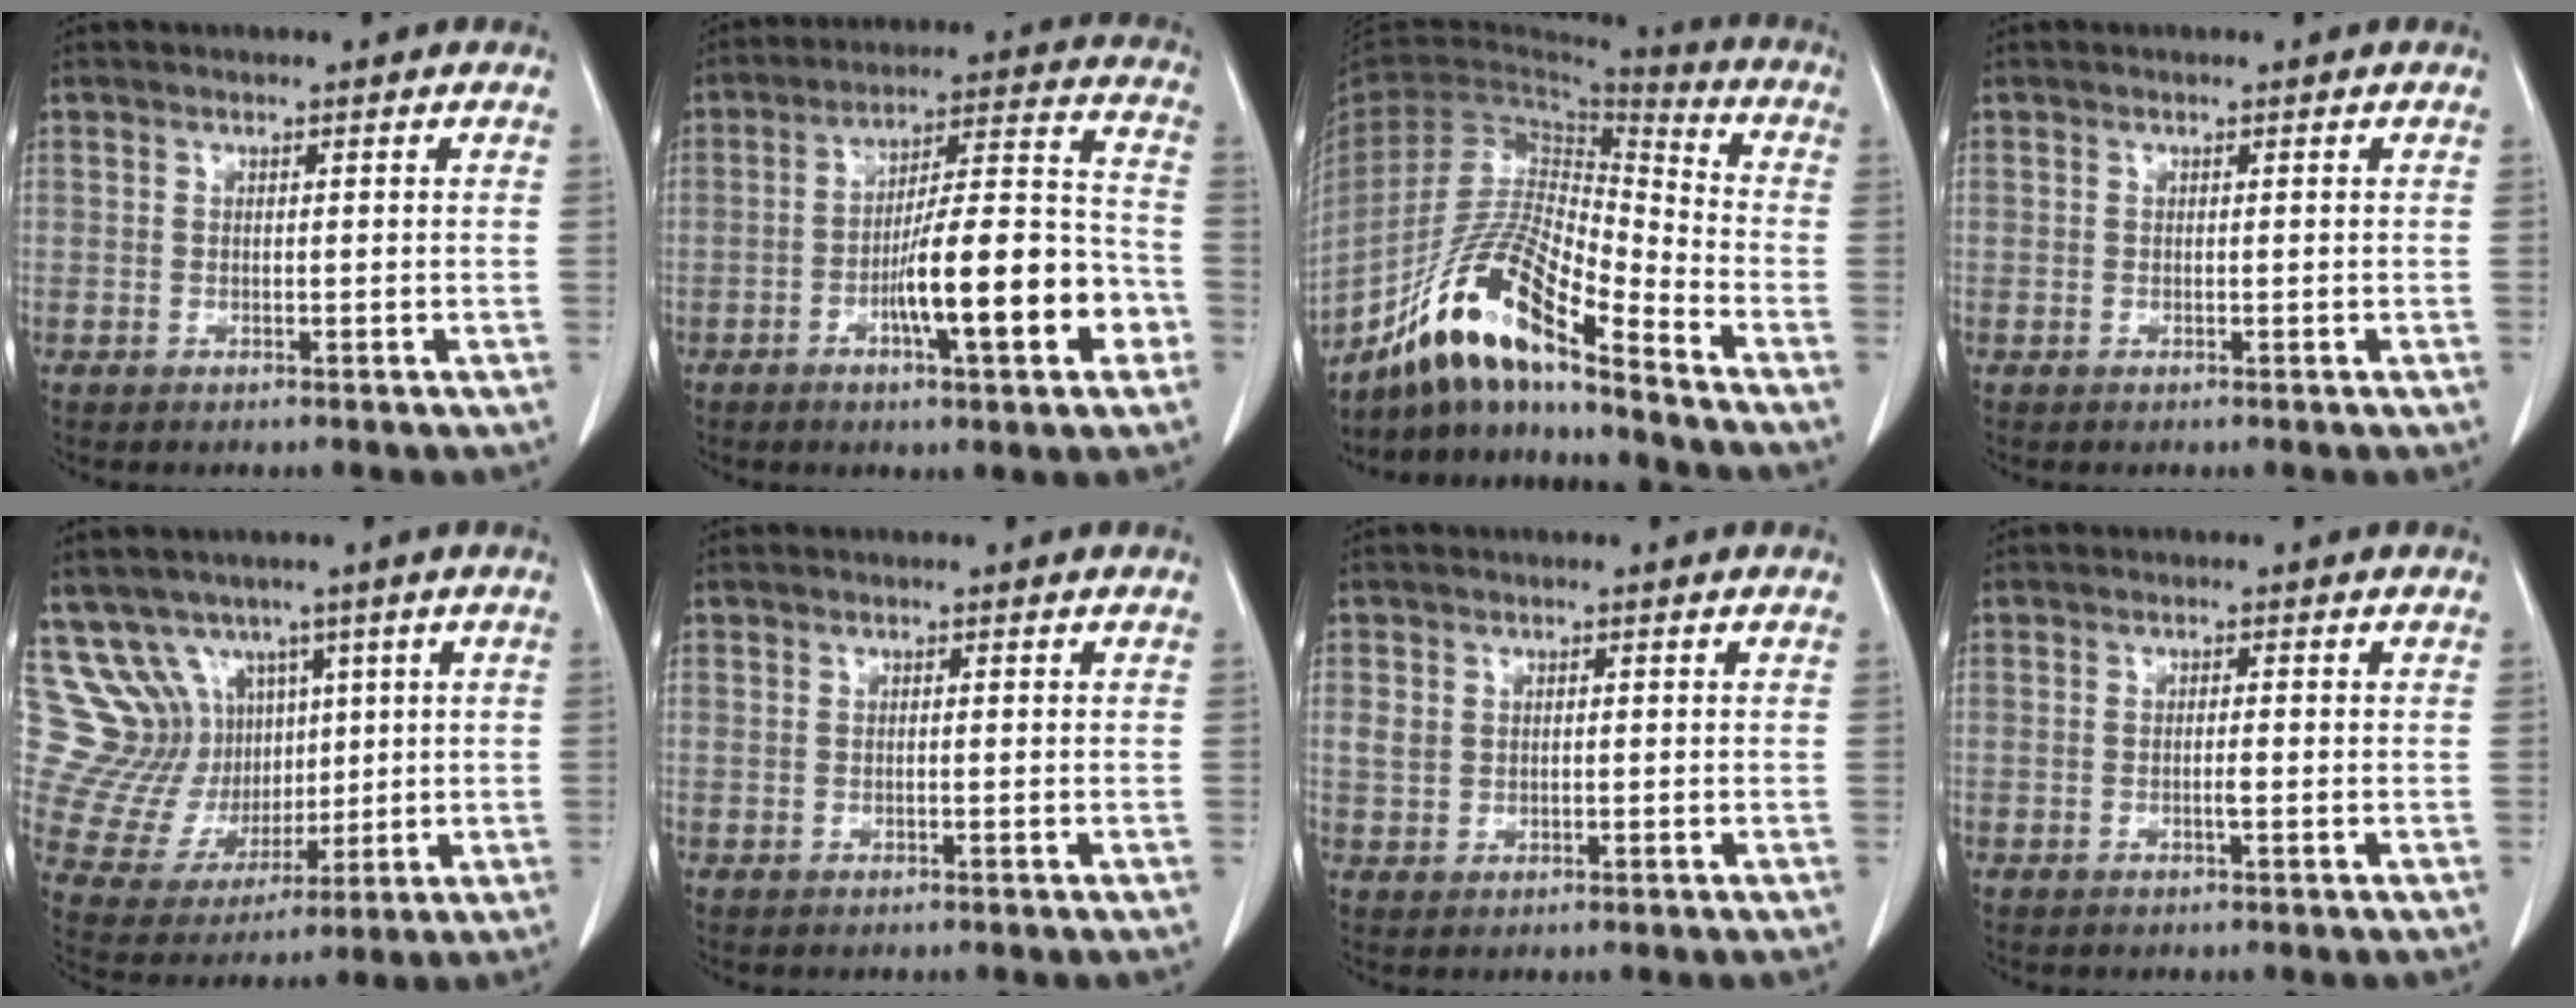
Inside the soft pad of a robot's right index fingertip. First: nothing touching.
{"total": 15.6, "force": [-5.4, 2.3, 14.4], "torque": [-0.223, 0.014, -0.081]}
{"total": 16.7, "force": [-12.3, 1.8, 11.1], "torque": [-0.210, -0.003, -0.227]}
{"total": 0.0}
{"total": 11.1, "force": [6.0, 8.9, 2.9], "torque": [-0.068, 0.049, 0.137]}
{"total": 0.0}
{"total": 2.3, "force": [0.4, 2.0, 1.1], "torque": [-0.023, 0.011, 0.012]}
{"total": 1.2, "force": [-0.4, 0.0, 1.1], "torque": [-0.022, 0.000, -0.006]}